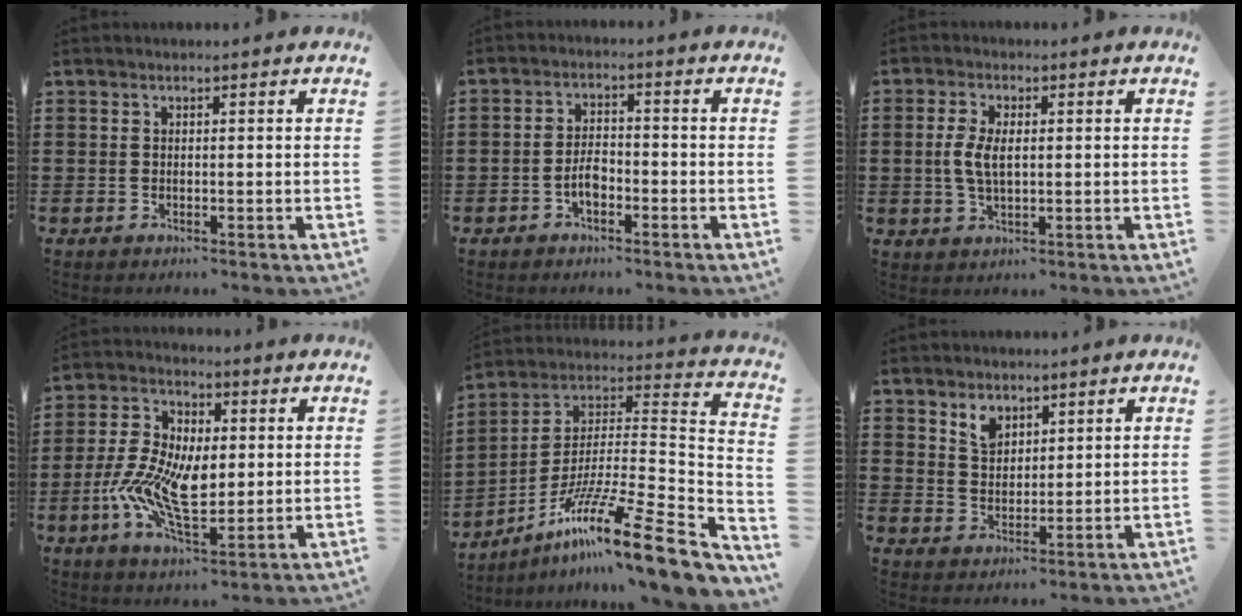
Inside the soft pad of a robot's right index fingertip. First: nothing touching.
{"total": 3.6, "force": [-1.6, 1.8, 2.6], "torque": [-0.061, 0.002, -0.035]}
{"total": 4.7, "force": [0.2, 2.3, 4.1], "torque": [-0.097, 0.002, -0.002]}
{"total": 11.1, "force": [-1.5, 6.0, 9.3], "torque": [-0.210, -0.001, -0.030]}
{"total": 15.9, "force": [-10.0, 1.5, 12.3], "torque": [-0.200, 0.002, -0.183]}
{"total": 3.9, "force": [2.7, 2.5, 1.2], "torque": [-0.026, 0.006, 0.049]}